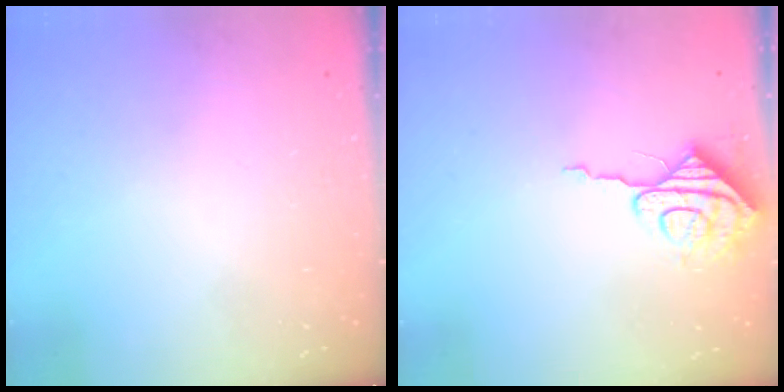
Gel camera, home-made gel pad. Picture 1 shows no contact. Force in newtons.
{"total": 8.4, "press": 8.4, "slide": 0.6}